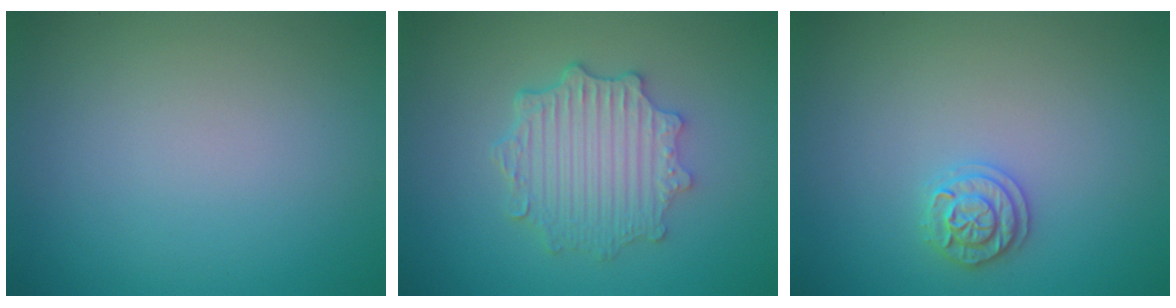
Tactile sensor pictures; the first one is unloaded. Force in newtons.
{"total": 4.6, "press": 3.8, "slide": 2.7}
{"total": 1.9, "press": 1.9, "slide": 0.2}